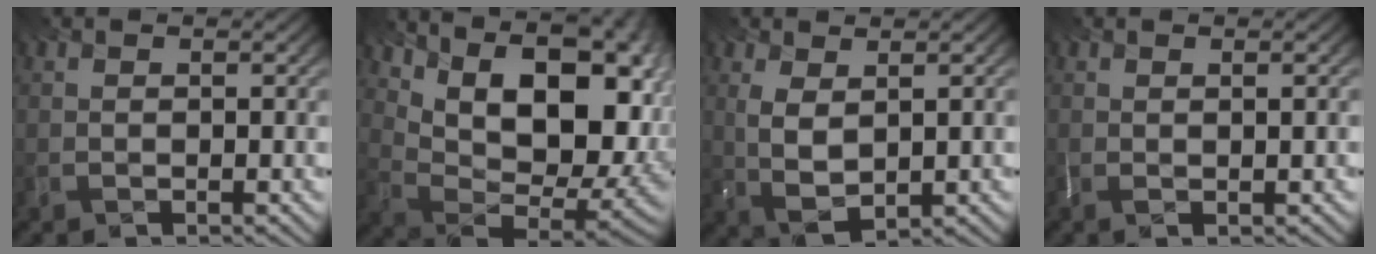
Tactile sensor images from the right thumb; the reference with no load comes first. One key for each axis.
{"total": 17.5, "fx": 3.8, "fy": 10.8, "fz": 13.3, "tx": -0.205, "ty": 0.014, "tz": 0.127}
{"total": 2.9, "fx": 0.6, "fy": 1.2, "fz": 2.6, "tx": -0.101, "ty": -0.012, "tz": 0.041}
{"total": 1.1, "fx": 0.3, "fy": -0.2, "fz": 1.1, "tx": -0.024, "ty": 0.003, "tz": 0.006}